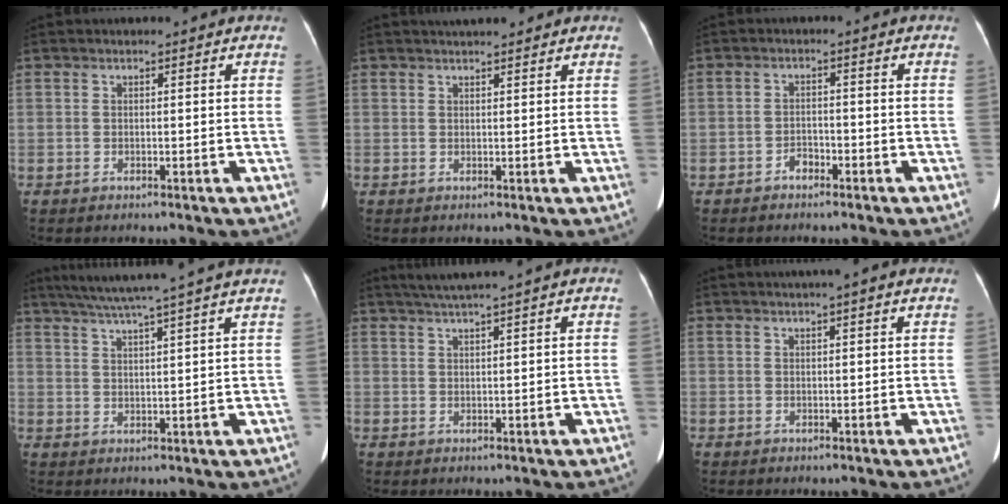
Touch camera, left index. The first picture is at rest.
{"total": 4.2, "force": [3.6, 0.6, 2.1], "torque": [-0.025, 0.023, 0.052]}
{"total": 1.9, "force": [-1.4, 1.0, 0.7], "torque": [-0.011, 0.004, -0.023]}
{"total": 12.5, "force": [10.5, -1.9, 6.5], "torque": [-0.111, 0.012, 0.143]}
{"total": 4.3, "force": [3.4, -1.2, 2.2], "torque": [-0.041, 0.014, 0.067]}
{"total": 4.0, "force": [3.1, 0.0, 2.6], "torque": [-0.036, 0.027, 0.043]}